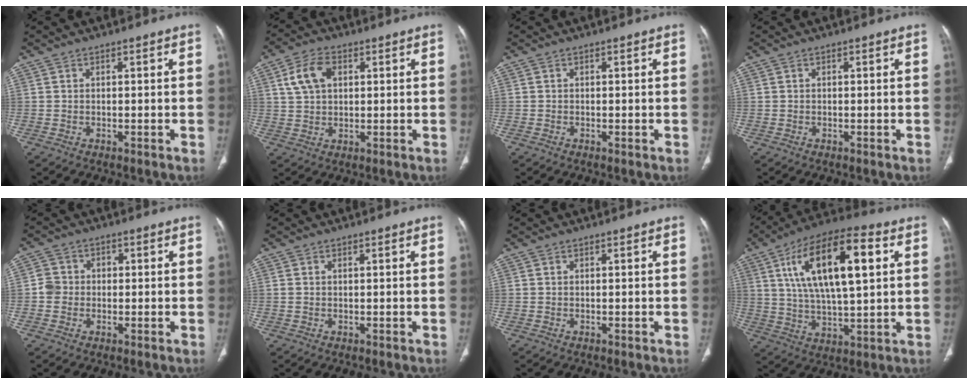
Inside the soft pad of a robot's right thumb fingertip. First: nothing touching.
{"total": 7.2, "force": [2.4, 4.7, 4.9], "torque": [-0.090, 0.007, 0.044]}
{"total": 0.0}
{"total": 0.0}
{"total": 3.7, "force": [-0.5, 3.5, 1.0], "torque": [0.001, 0.012, -0.015]}
{"total": 0.6, "force": [0.2, 0.3, 0.4], "torque": [-0.016, 0.012, 0.009]}
{"total": 0.0}
{"total": 20.1, "force": [6.0, 7.6, 17.6], "torque": [-0.301, 0.004, 0.098]}